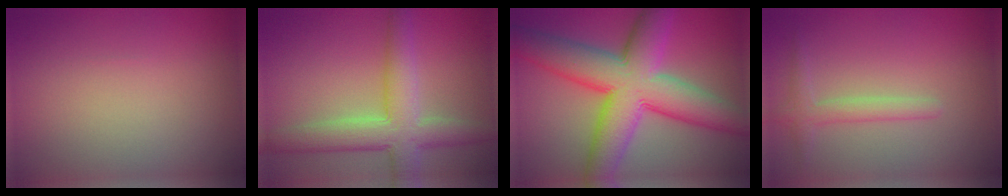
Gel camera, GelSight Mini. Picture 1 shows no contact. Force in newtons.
{"total": 6.1, "press": 6.1, "slide": 0.3}
{"total": 11.6, "press": 11.6, "slide": 0.3}
{"total": 1.9, "press": 1.9, "slide": 0.0}